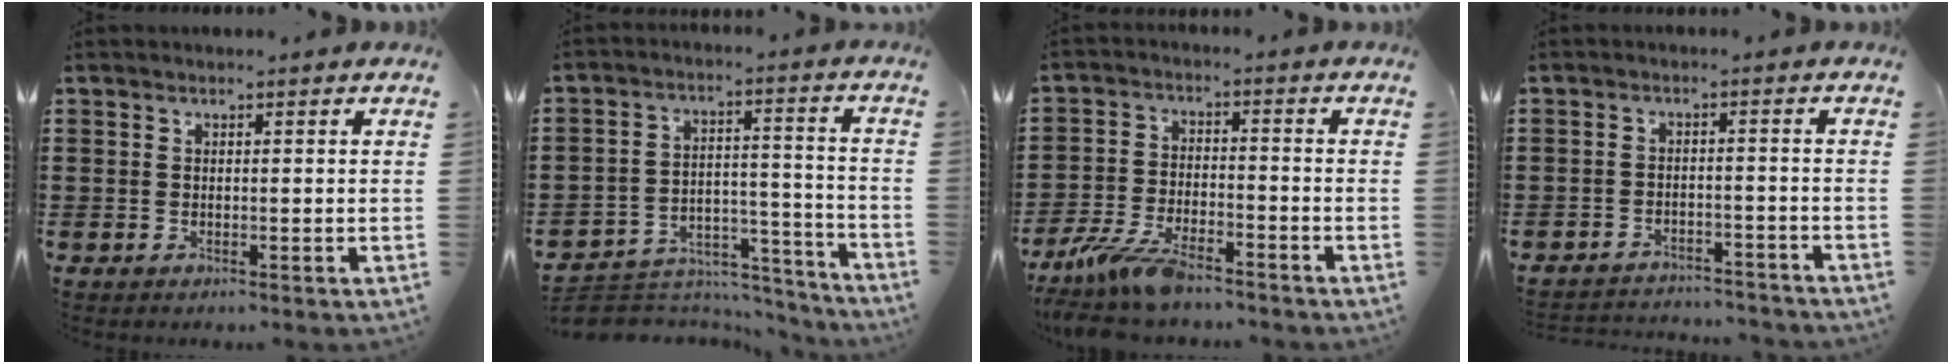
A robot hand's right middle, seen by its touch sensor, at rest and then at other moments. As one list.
[{"total": 5.8, "force": [-5.5, 1.9, 0.3], "torque": [-0.005, 0.017, -0.110]}, {"total": 7.4, "force": [-6.1, 1.5, 3.9], "torque": [-0.100, -0.008, -0.121]}, {"total": 2.9, "force": [-2.9, 0.2, 0.0], "torque": [-0.007, 0.002, -0.063]}]